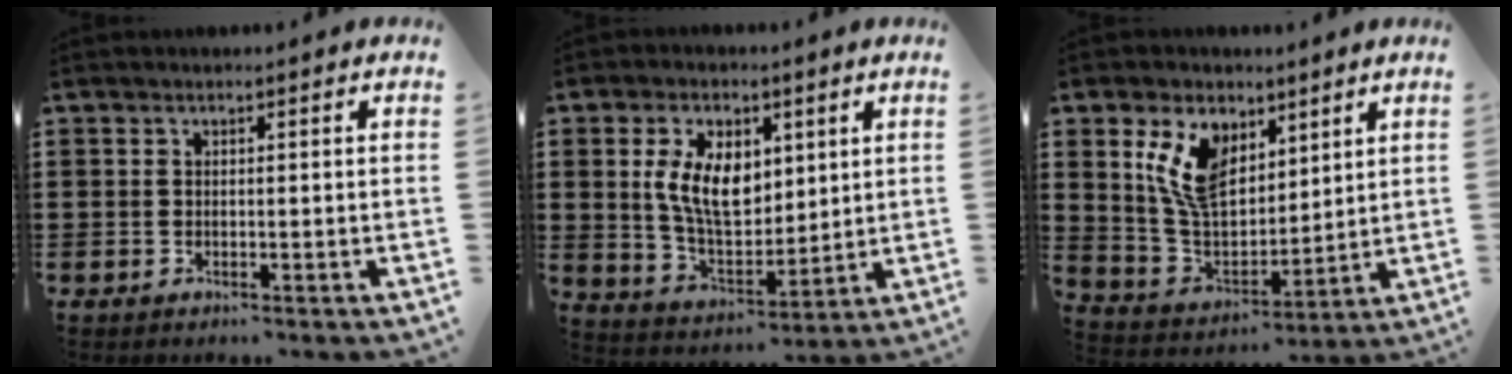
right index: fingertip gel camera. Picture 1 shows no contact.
{"total": 9.1, "force": [2.3, 5.4, 6.9], "torque": [-0.152, 0.007, 0.039]}
{"total": 9.5, "force": [4.8, 5.8, 5.8], "torque": [-0.145, 0.002, 0.092]}